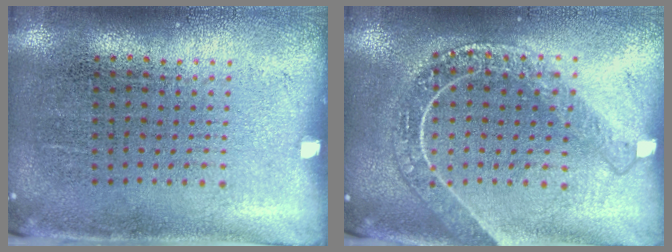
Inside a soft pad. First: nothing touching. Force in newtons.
{"total": 1.9, "press": 1.7, "slide": 0.8}